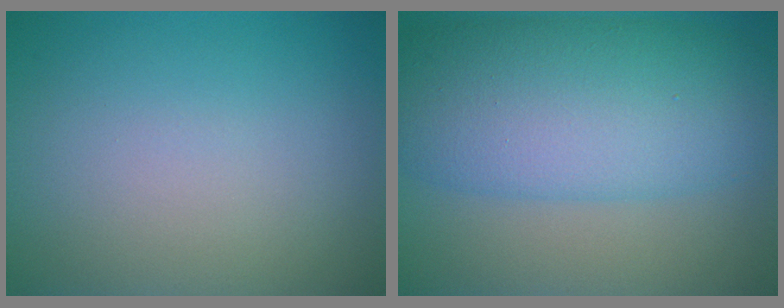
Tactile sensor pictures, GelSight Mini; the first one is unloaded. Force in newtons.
{"total": 10.6, "press": 10.6, "slide": 0.2}